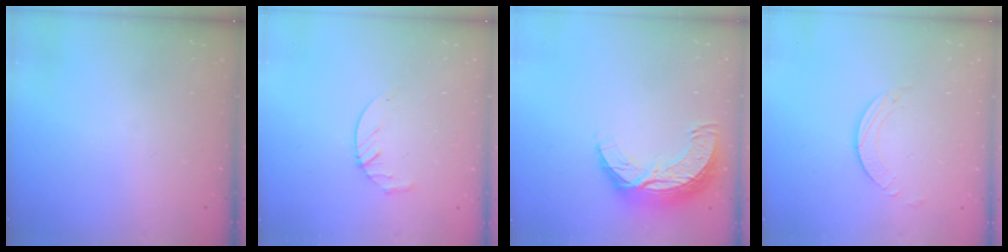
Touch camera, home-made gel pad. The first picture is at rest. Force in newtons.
{"total": 3.9, "press": 3.9, "slide": 0.5}
{"total": 10.2, "press": 10.2, "slide": 0.6}
{"total": 1.9, "press": 1.9, "slide": 0.2}